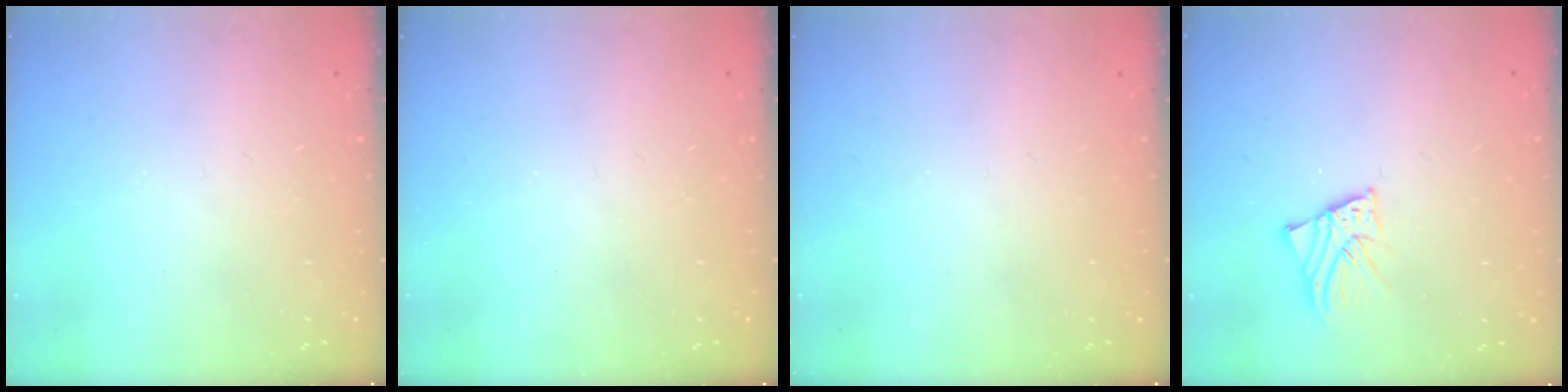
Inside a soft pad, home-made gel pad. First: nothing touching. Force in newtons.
{"total": 0.0}
{"total": 0.0}
{"total": 2.3, "press": 2.3, "slide": 0.1}